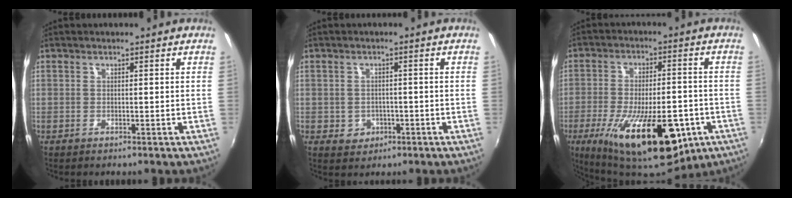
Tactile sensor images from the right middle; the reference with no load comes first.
{"total": 3.5, "force": [-1.0, 3.2, 0.9], "torque": [-0.025, 0.004, -0.005]}
{"total": 24.5, "force": [-10.9, 10.3, 19.4], "torque": [-0.345, -0.046, -0.146]}